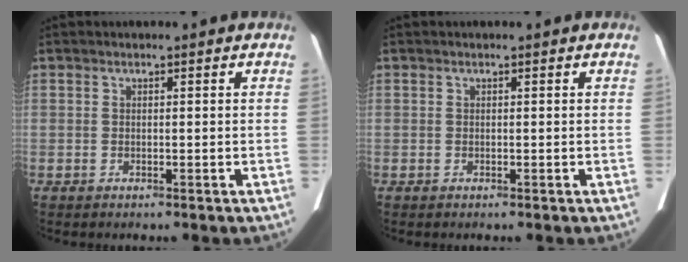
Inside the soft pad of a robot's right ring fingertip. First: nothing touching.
{"total": 0.0}